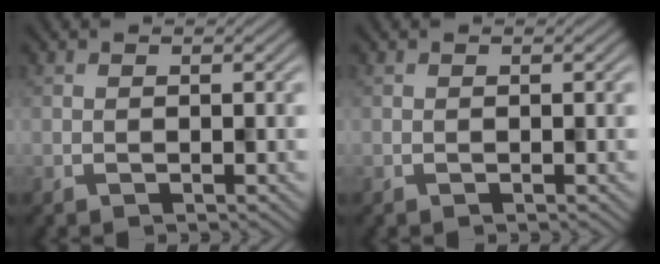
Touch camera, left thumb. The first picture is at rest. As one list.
[{"total": 0.0}]